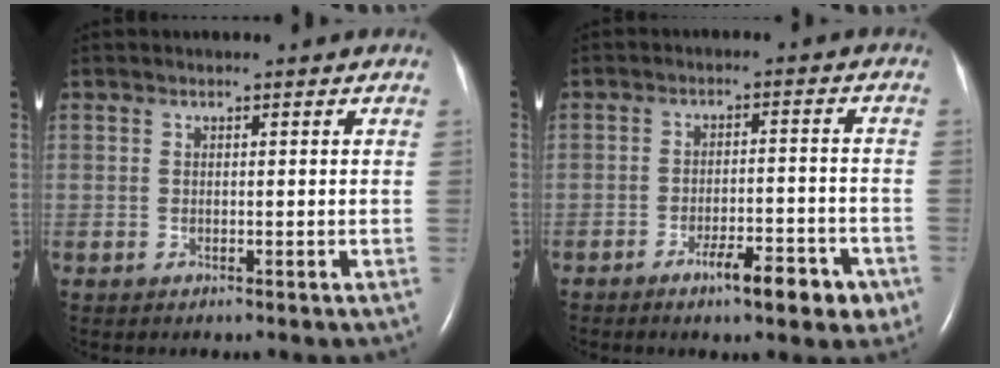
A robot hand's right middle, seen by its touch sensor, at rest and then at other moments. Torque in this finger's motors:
{"motor_torque": [0.29, -0.22, 0.16, 0.04]}